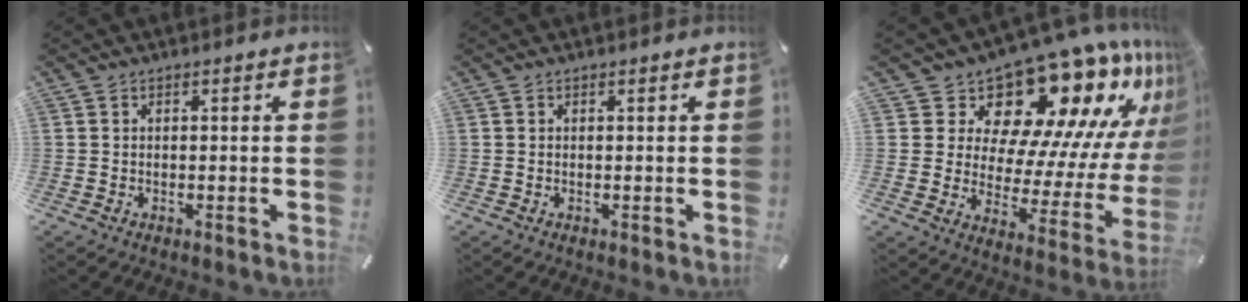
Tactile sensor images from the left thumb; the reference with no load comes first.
{"total": 0.0}
{"total": 18.4, "force": [14.7, 8.3, 7.2], "torque": [-0.079, -0.148, 0.245]}